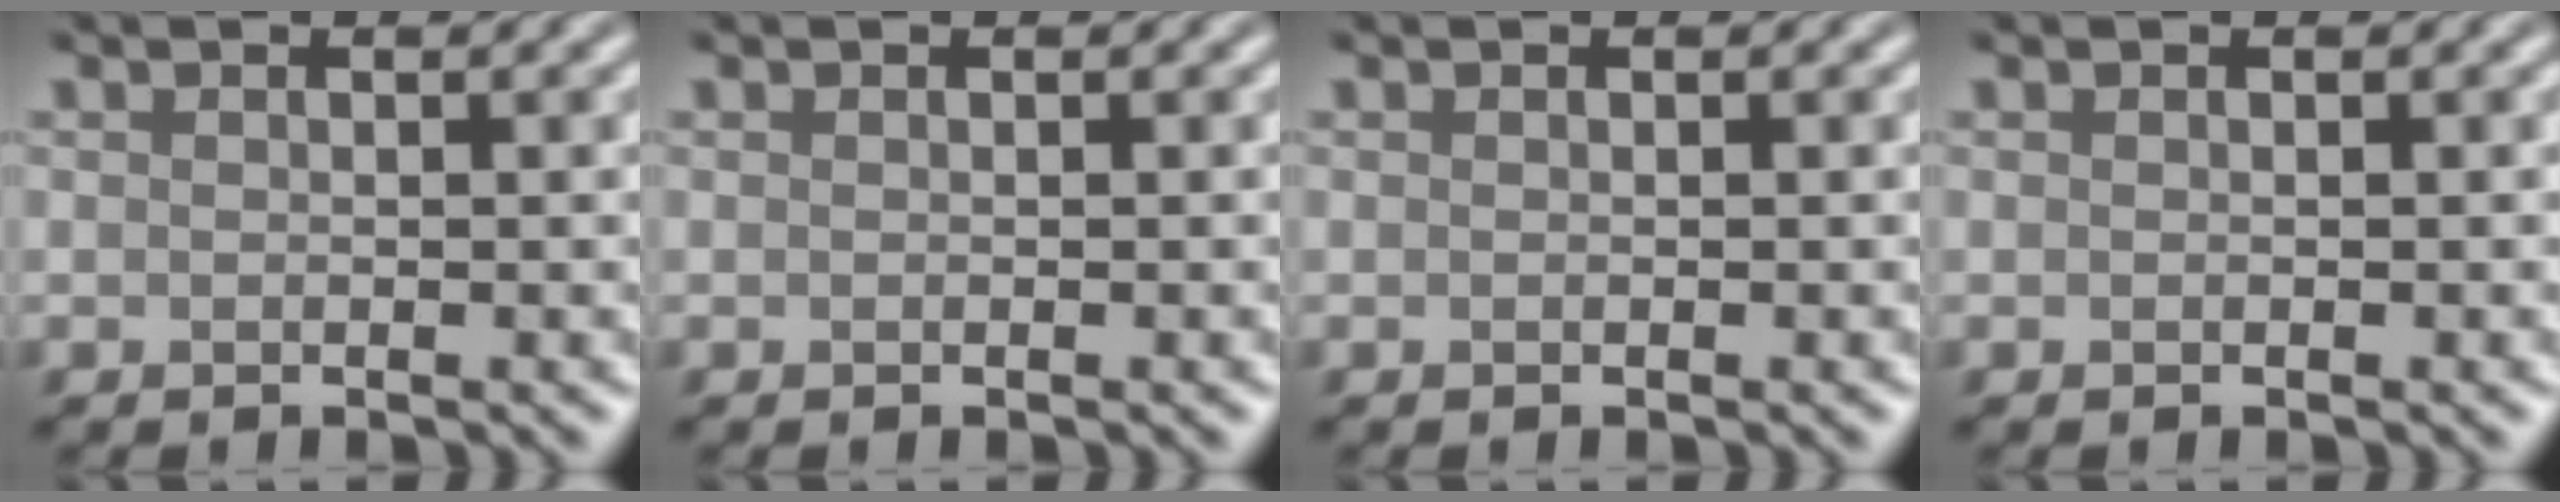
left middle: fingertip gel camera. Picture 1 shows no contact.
{"total": 0.0}
{"total": 0.0}
{"total": 0.0}